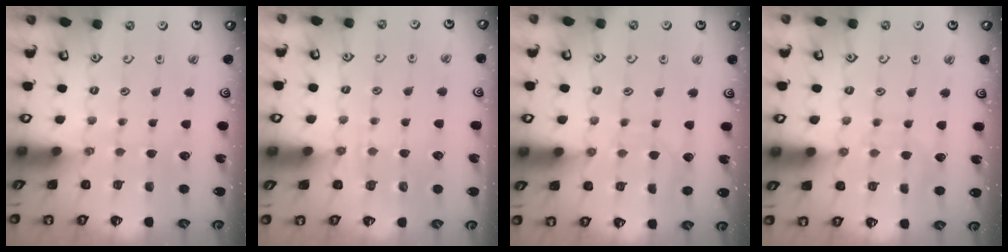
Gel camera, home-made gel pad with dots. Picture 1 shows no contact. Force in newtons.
{"total": 4.8, "press": 4.6, "slide": 1.3}
{"total": 5.7, "press": 5.7, "slide": 0.4}
{"total": 4.2, "press": 4.2, "slide": 0.3}